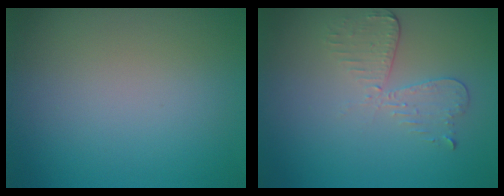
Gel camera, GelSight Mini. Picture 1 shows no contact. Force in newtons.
{"total": 3.0, "press": 2.6, "slide": 1.5}